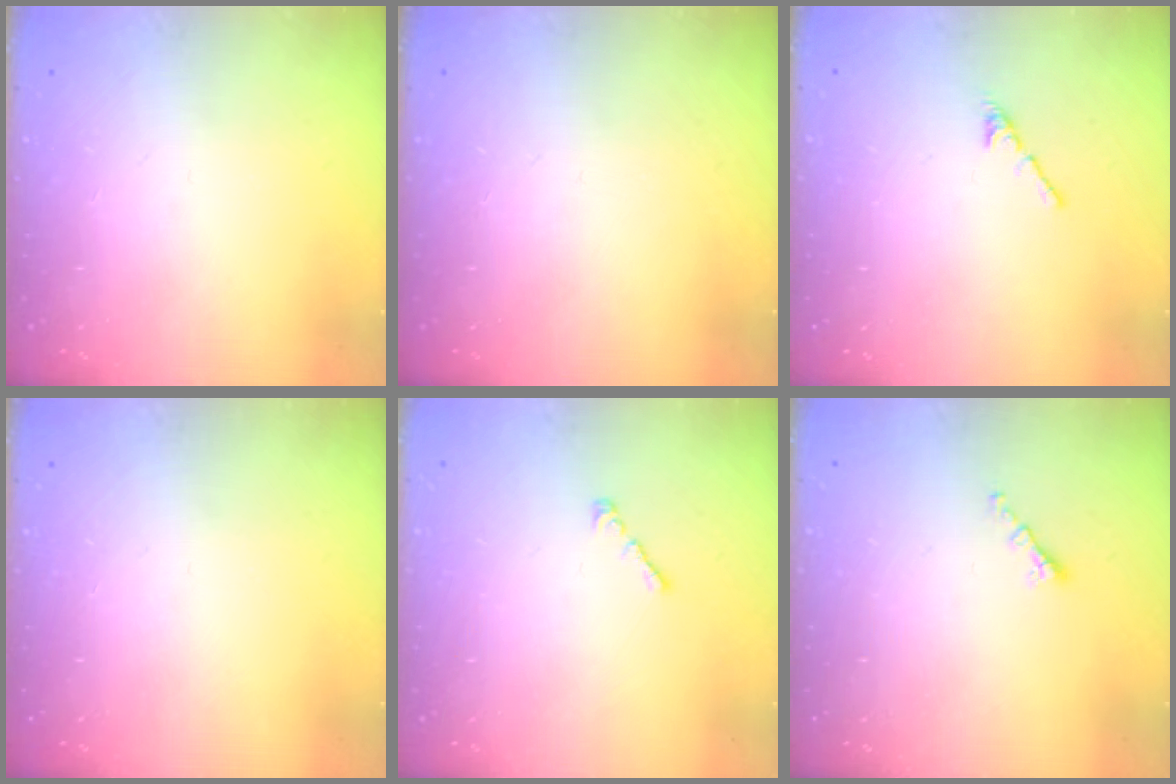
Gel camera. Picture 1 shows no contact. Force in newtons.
{"total": 0.0}
{"total": 2.7, "press": 2.6, "slide": 0.8}
{"total": 0.0}
{"total": 1.1, "press": 0.9, "slide": 0.5}
{"total": 1.4, "press": 1.2, "slide": 0.6}